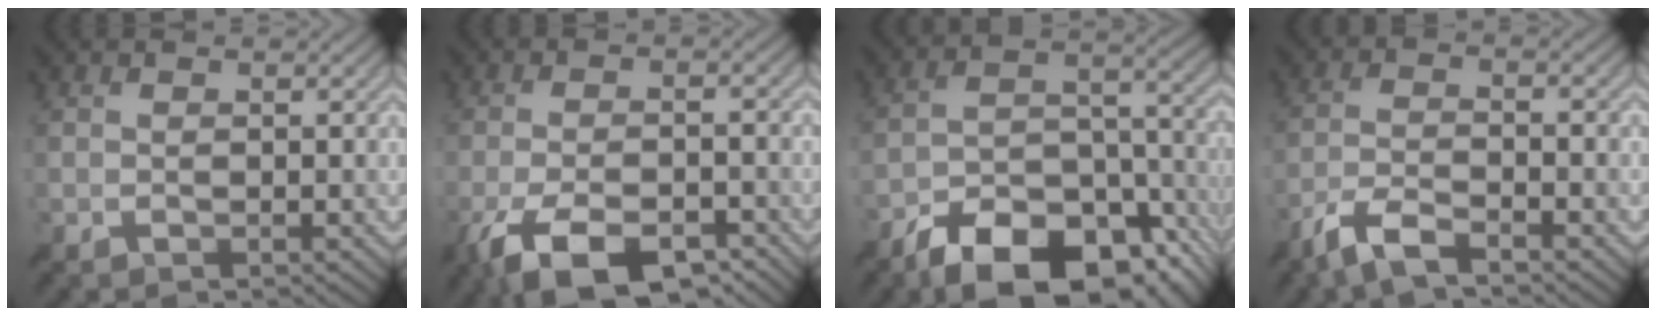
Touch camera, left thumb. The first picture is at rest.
{"total": 10.9, "force": [-6.9, 3.8, 7.5], "torque": [-0.142, -0.006, -0.122]}
{"total": 16.0, "force": [-11.3, 6.6, 9.3], "torque": [-0.177, -0.004, -0.185]}
{"total": 5.4, "force": [-4.0, 1.1, 3.5], "torque": [-0.075, -0.001, -0.088]}